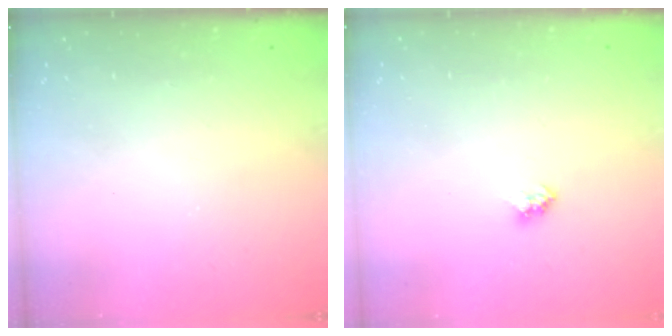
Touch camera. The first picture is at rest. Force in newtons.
{"total": 2.4, "press": 2.4, "slide": 0.2}